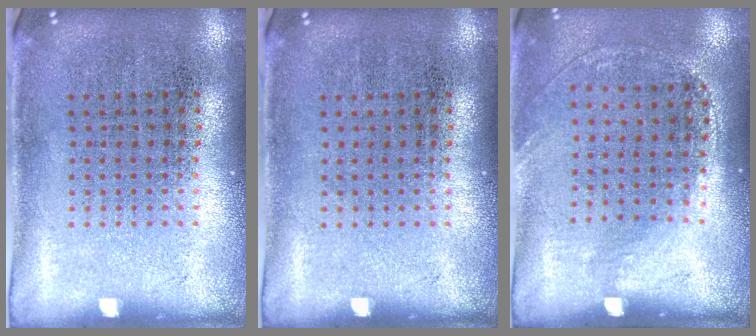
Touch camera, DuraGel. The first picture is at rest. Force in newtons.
{"total": 0.0}
{"total": 1.4, "press": 1.0, "slide": 1.0}